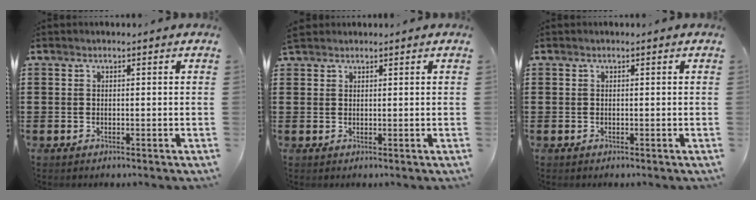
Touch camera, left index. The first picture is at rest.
{"total": 1.4, "force": [1.3, 0.4, 0.2], "torque": [-0.008, 0.003, 0.025]}
{"total": 0.0}